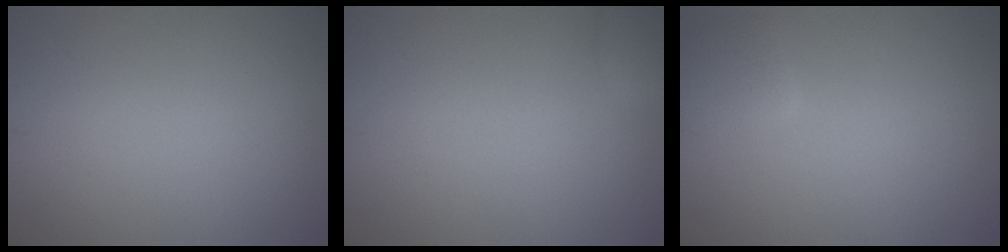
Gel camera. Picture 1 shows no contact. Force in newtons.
{"total": 1.9, "press": 1.9, "slide": 0.2}
{"total": 1.5, "press": 1.5, "slide": 0.2}